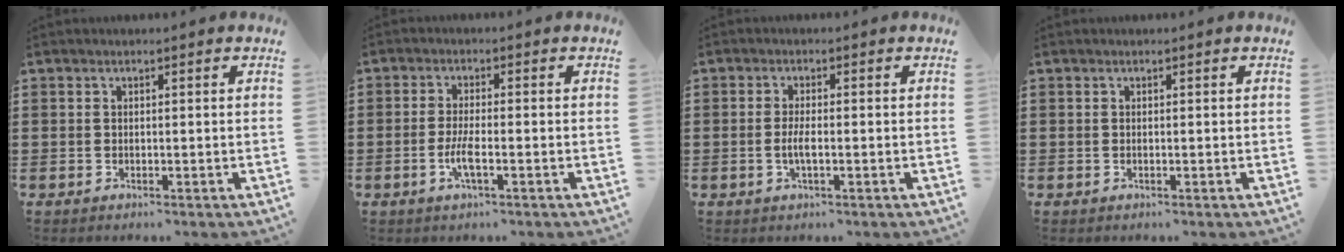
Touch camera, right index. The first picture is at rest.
{"total": 3.6, "force": [-1.4, 0.6, 3.2], "torque": [-0.068, -0.004, -0.030]}
{"total": 2.6, "force": [-0.7, 0.5, 2.5], "torque": [-0.059, -0.006, -0.016]}
{"total": 0.0}